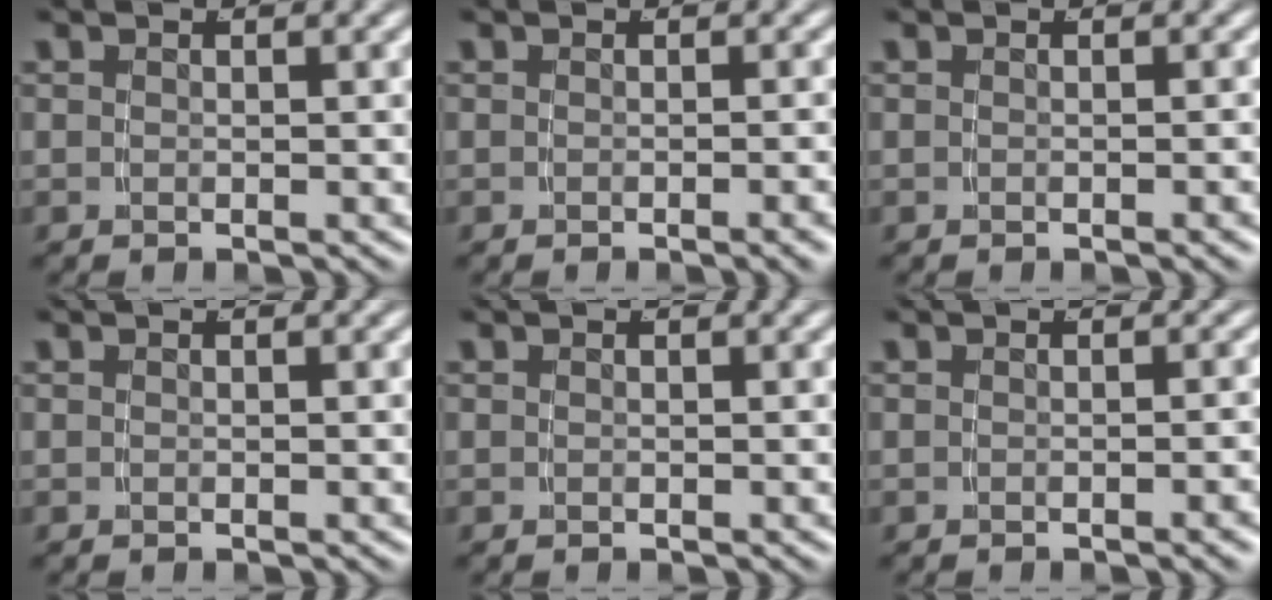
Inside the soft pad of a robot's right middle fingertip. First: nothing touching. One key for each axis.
{"total": 0.9, "fx": -0.6, "fy": -0.3, "fz": 0.6, "tx": -0.008, "ty": 0.007, "tz": -0.012}
{"total": 0.5, "fx": -0.3, "fy": -0.3, "fz": 0.3, "tx": -0.003, "ty": 0.007, "tz": -0.008}
{"total": 0.0}
{"total": 0.0}
{"total": 0.9, "fx": -0.6, "fy": -0.3, "fz": 0.6, "tx": -0.007, "ty": 0.009, "tz": -0.012}